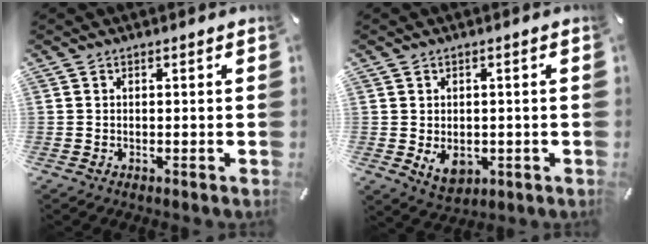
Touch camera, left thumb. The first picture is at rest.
{"total": 5.6, "force": [-1.0, 4.6, 3.1], "torque": [-0.039, -0.003, -0.016]}